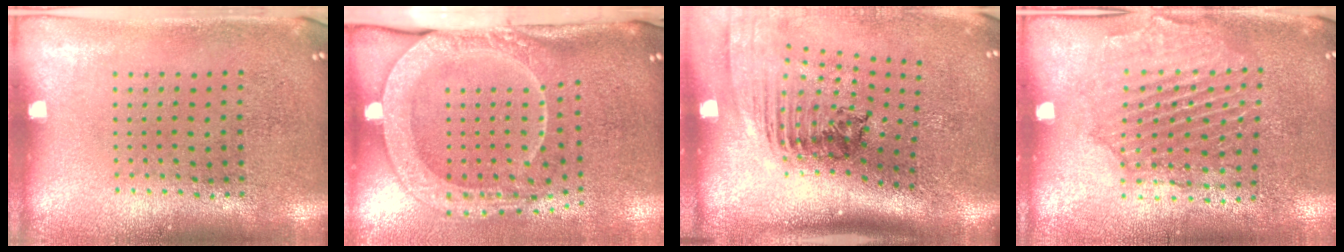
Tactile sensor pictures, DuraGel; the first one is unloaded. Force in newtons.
{"total": 2.8, "press": 2.1, "slide": 1.9}
{"total": 2.5, "press": 1.8, "slide": 1.8}
{"total": 1.6, "press": 1.6, "slide": 0.2}